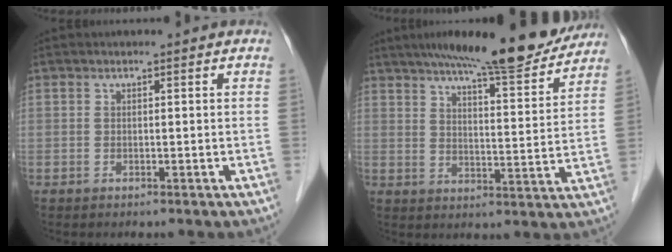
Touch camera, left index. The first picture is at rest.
{"total": 17.1, "force": [14.6, 1.9, 8.6], "torque": [-0.125, -0.006, 0.204]}